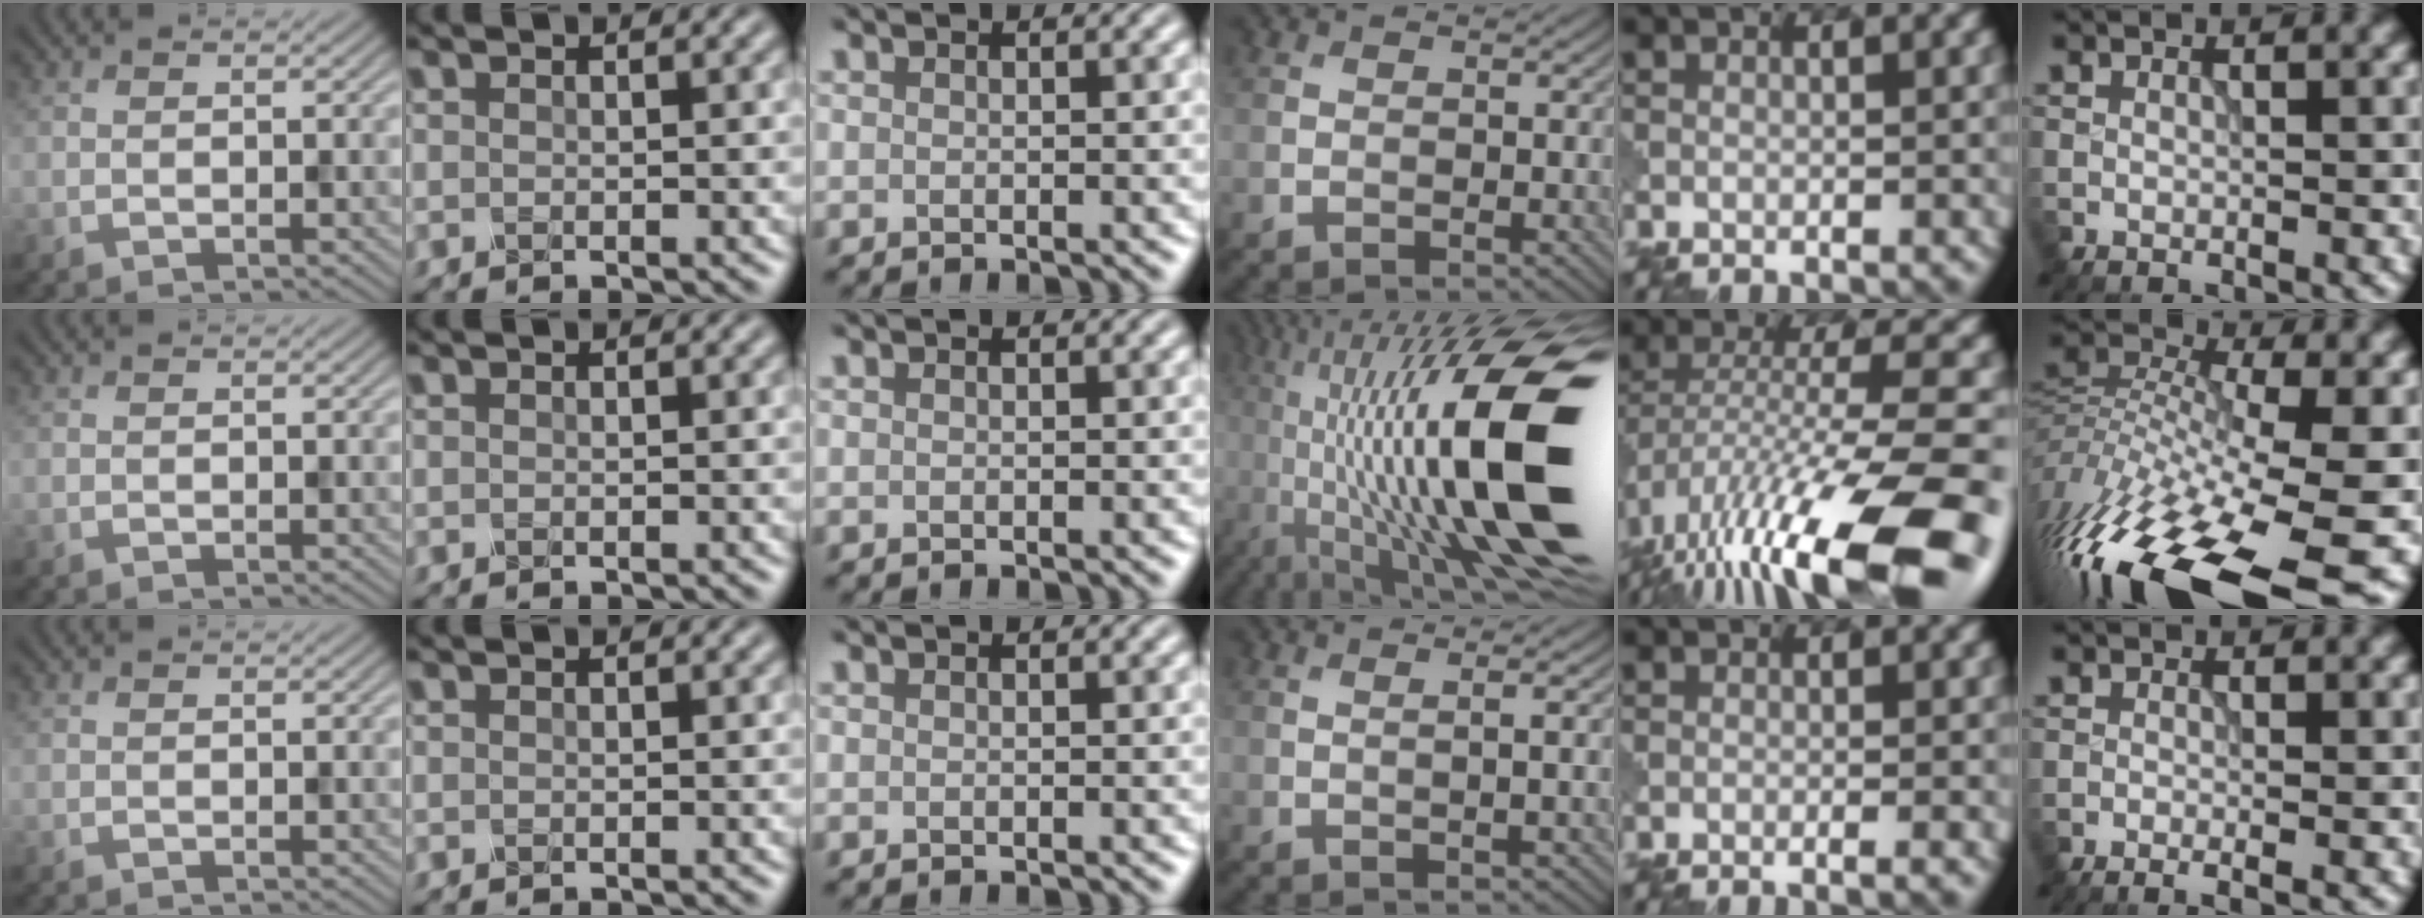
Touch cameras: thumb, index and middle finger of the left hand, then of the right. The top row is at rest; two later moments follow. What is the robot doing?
{"motion": "shake", "object": "plastic piggy bank"}